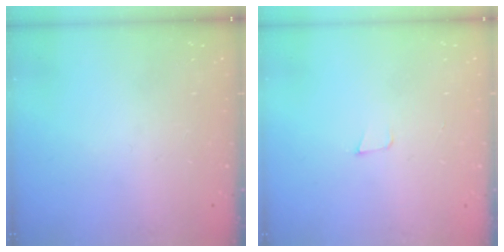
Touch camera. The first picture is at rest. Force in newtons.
{"total": 3.3, "press": 2.0, "slide": 2.6}